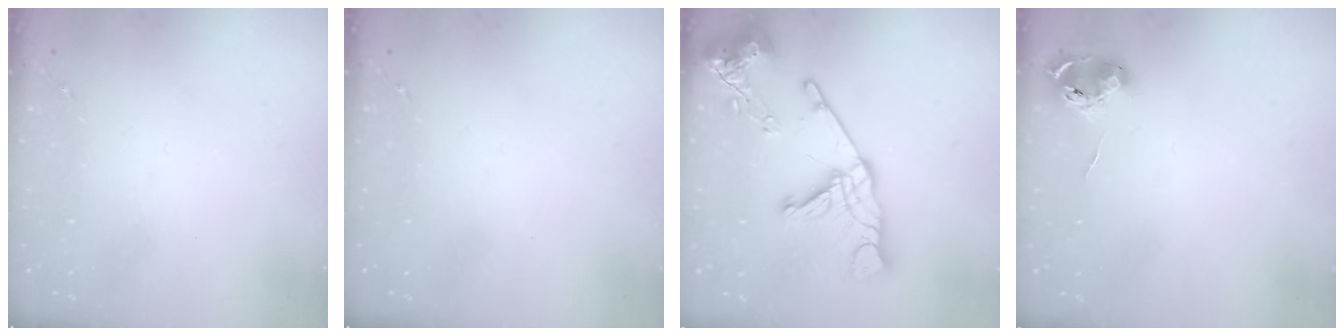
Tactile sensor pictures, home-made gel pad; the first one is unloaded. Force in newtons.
{"total": 0.0}
{"total": 20.1, "press": 20.0, "slide": 2.3}
{"total": 7.7, "press": 7.7, "slide": 0.7}